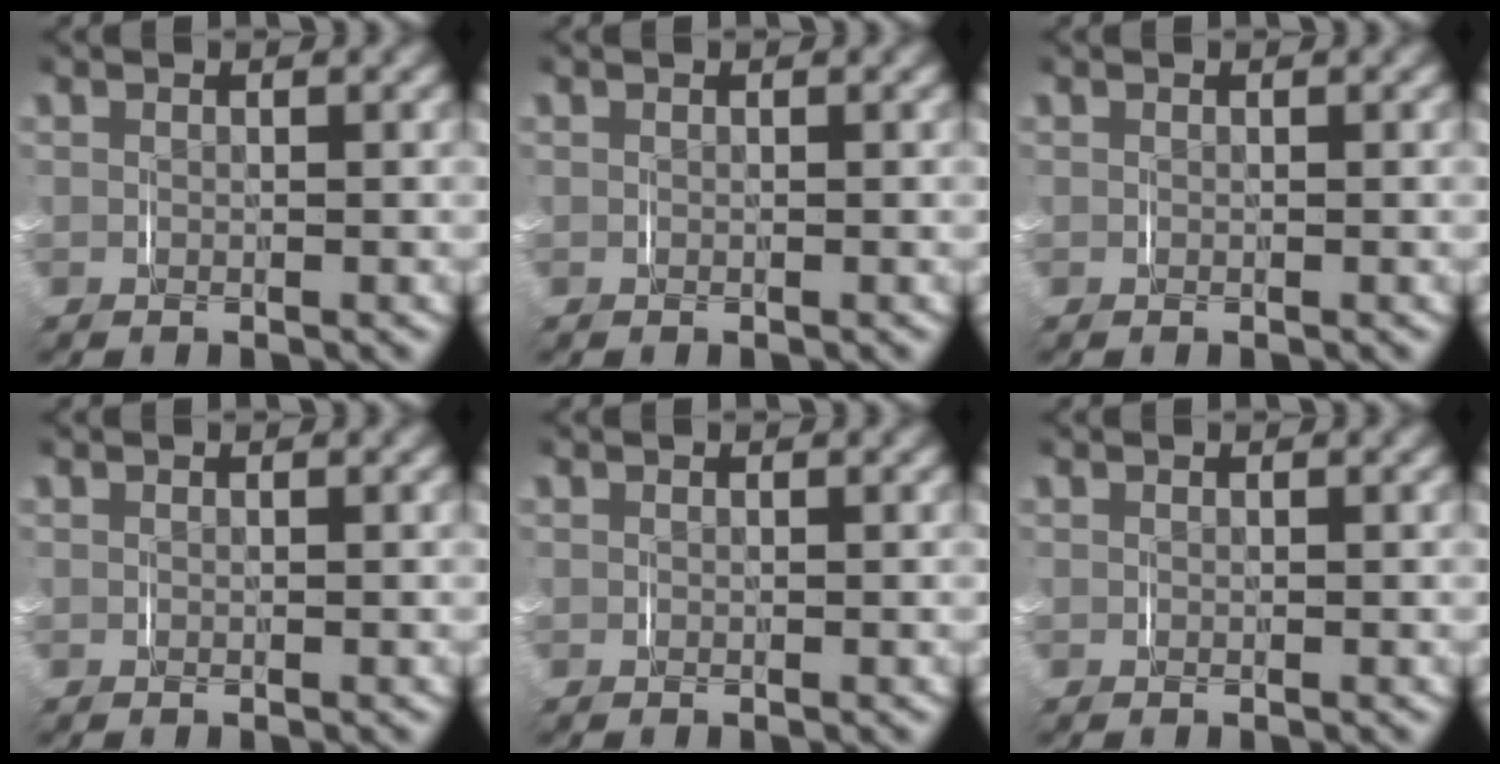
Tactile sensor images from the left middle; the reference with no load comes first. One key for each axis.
{"total": 0.0}
{"total": 0.0}
{"total": 0.0}
{"total": 0.0}
{"total": 0.0}